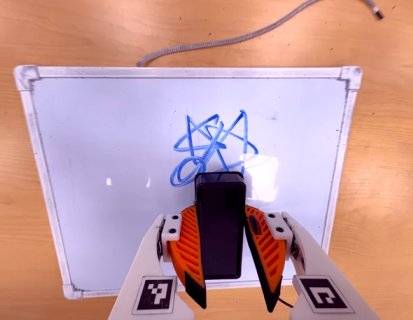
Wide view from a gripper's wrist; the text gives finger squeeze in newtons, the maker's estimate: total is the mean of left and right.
{"total": 6.0, "left": 5.7, "right": 6.4}